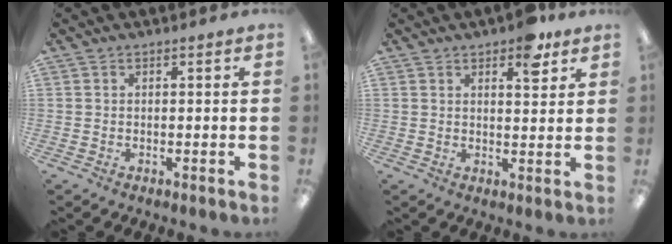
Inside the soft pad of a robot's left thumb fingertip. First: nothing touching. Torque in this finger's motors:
{"motor_torque": [0.64, 0.28, 0.46, -0.48, 0.01]}